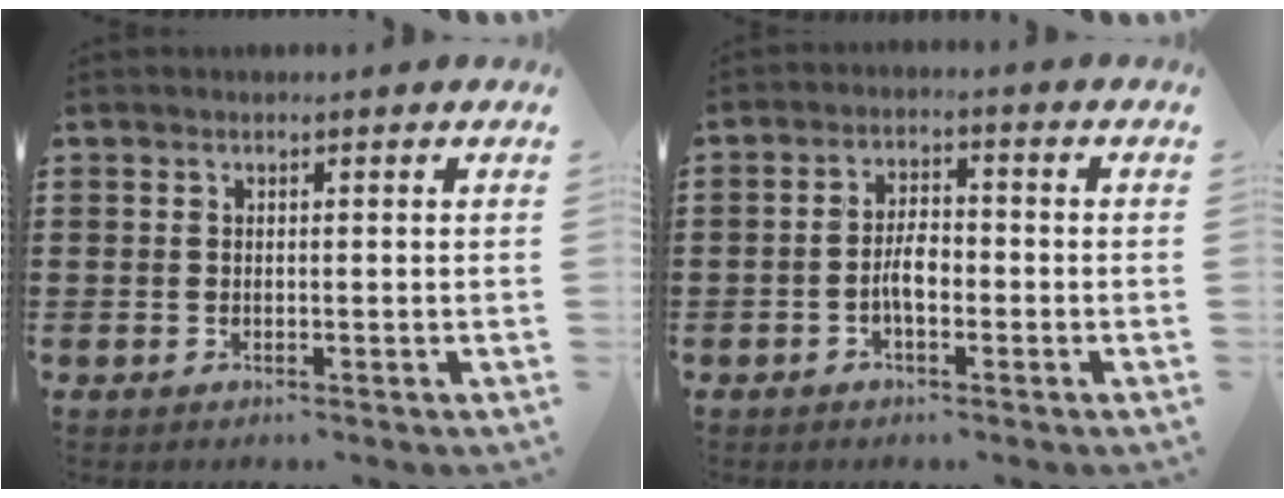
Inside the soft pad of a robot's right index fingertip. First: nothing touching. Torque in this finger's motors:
{"motor_torque": [2.14, 0.00, 0.11, 0.04]}